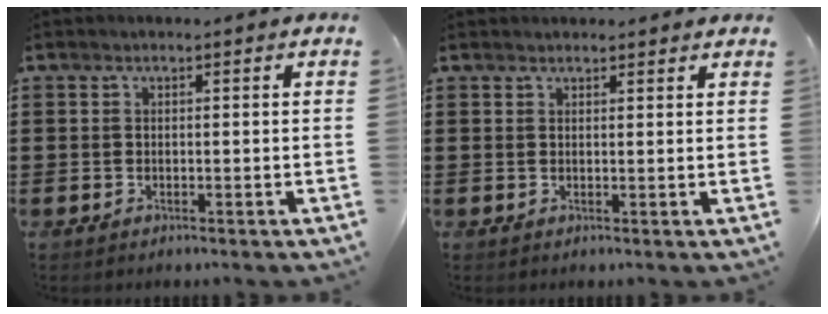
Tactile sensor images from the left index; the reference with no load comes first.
{"total": 1.2, "force": [1.2, 0.1, 0.2], "torque": [-0.006, 0.001, 0.023]}